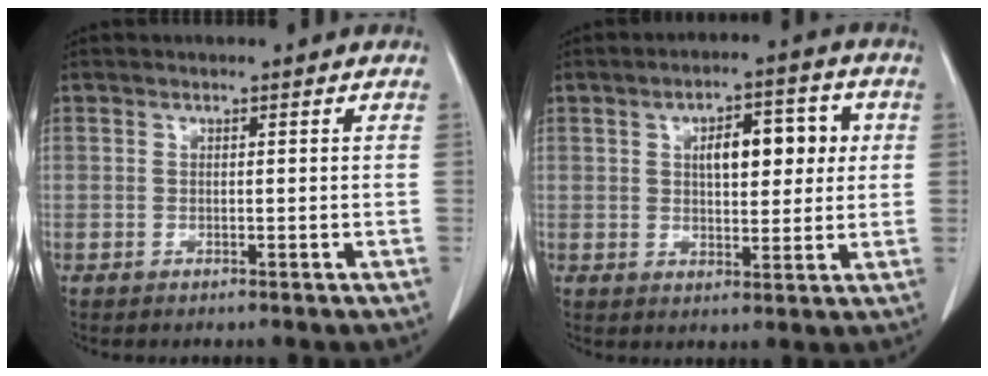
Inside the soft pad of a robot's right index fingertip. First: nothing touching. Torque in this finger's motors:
{"motor_torque": [0.56, 0.36, 0.36, 0.09]}